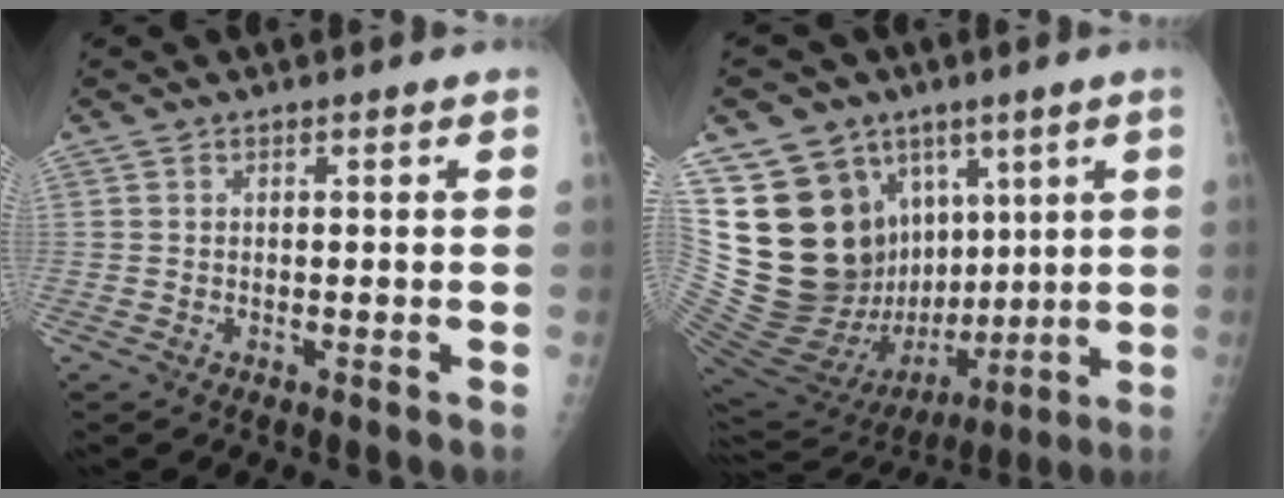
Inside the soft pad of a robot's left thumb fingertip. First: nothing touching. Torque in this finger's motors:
{"motor_torque": [0.82, 1.02, 0.28, -0.32, 0.10]}